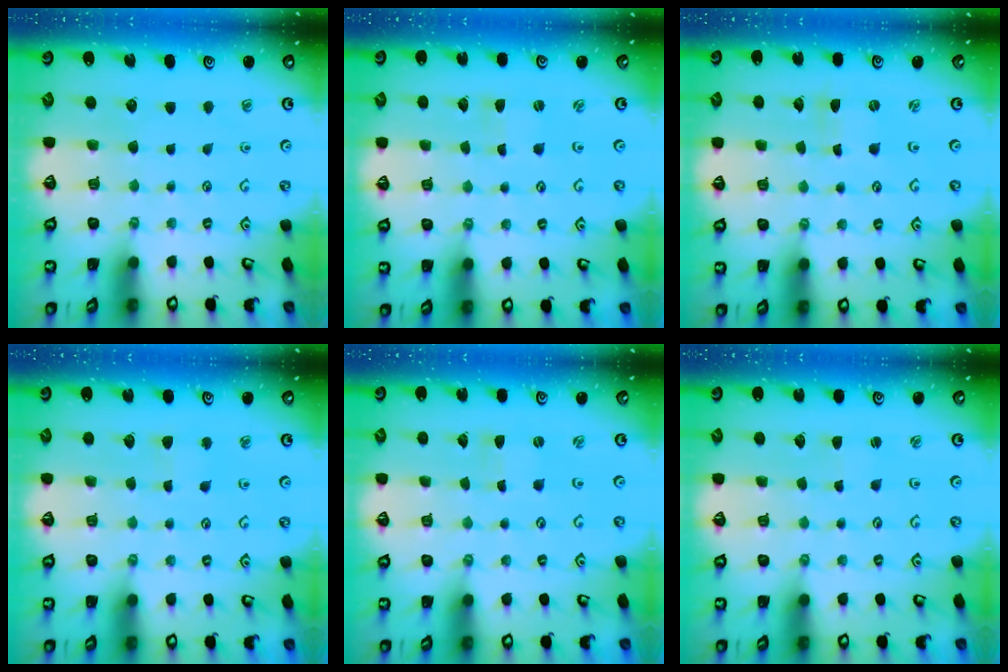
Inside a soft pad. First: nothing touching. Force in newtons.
{"total": 0.0}
{"total": 0.0}
{"total": 2.3, "press": 2.3, "slide": 0.4}
{"total": 0.0}
{"total": 1.5, "press": 1.5, "slide": 0.1}